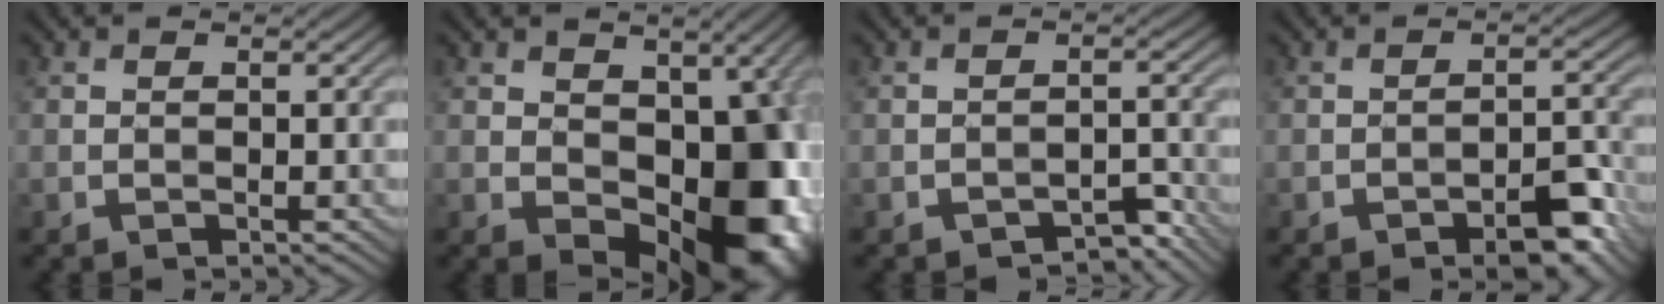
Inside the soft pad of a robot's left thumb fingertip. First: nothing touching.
{"total": 15.3, "force": [-0.8, 9.4, 12.0], "torque": [-0.149, -0.029, 0.001]}
{"total": 3.4, "force": [-2.8, 1.2, 1.4], "torque": [-0.016, 0.008, -0.035]}
{"total": 4.8, "force": [-3.2, 1.7, 3.2], "torque": [-0.037, 0.013, -0.044]}